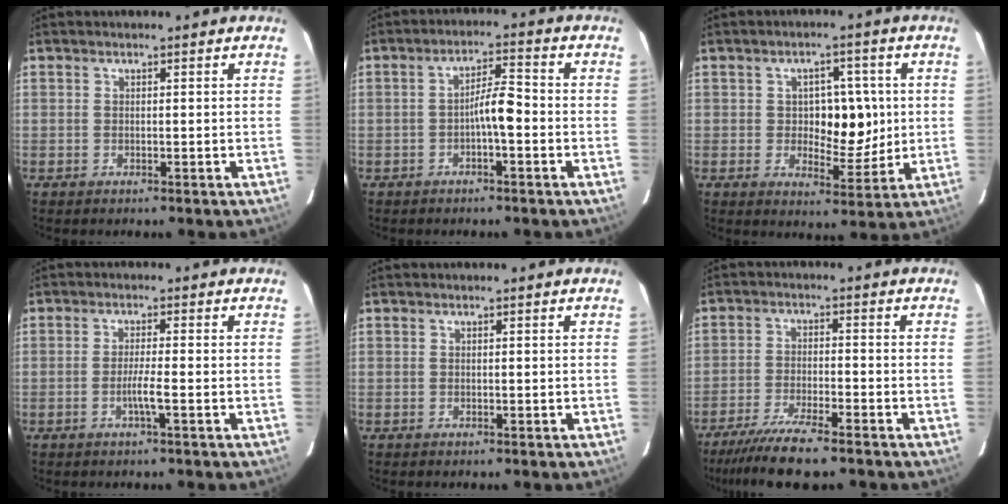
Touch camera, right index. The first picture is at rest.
{"total": 4.7, "force": [-1.3, 0.7, 4.4], "torque": [-0.072, 0.015, -0.020]}
{"total": 7.9, "force": [0.6, 4.4, 6.5], "torque": [-0.087, 0.011, 0.018]}
{"total": 2.7, "force": [-1.0, -0.4, 2.5], "torque": [-0.048, -0.003, -0.021]}
{"total": 0.0}
{"total": 9.2, "force": [-7.5, 0.3, 5.4], "torque": [-0.089, -0.026, -0.126]}